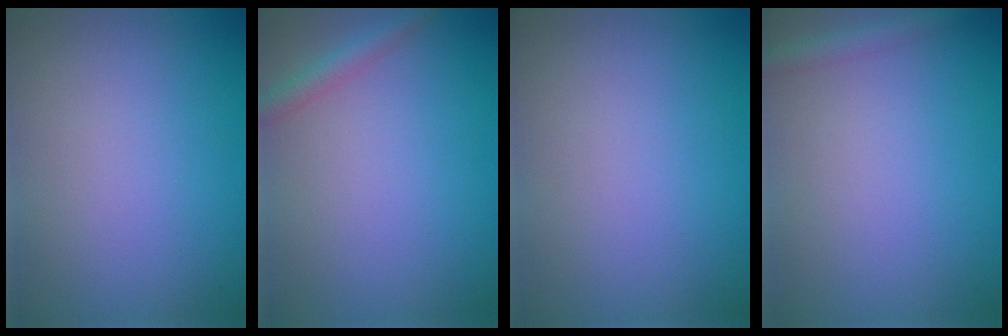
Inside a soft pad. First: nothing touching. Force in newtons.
{"total": 1.8, "press": 1.8, "slide": 0.0}
{"total": 0.0}
{"total": 1.9, "press": 1.9, "slide": 0.1}